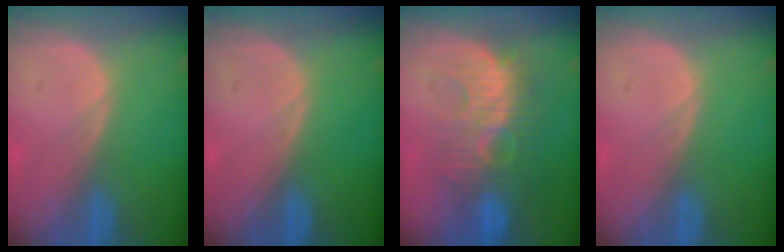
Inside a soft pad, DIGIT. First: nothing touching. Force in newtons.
{"total": 0.0}
{"total": 9.4, "press": 9.2, "slide": 2.0}
{"total": 0.0}